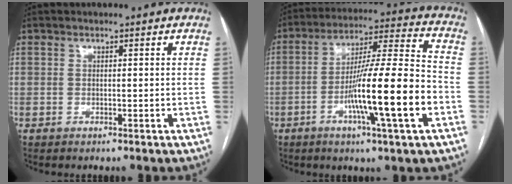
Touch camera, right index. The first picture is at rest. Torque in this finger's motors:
{"motor_torque": [2.14, 0.00, 1.05, 0.21]}